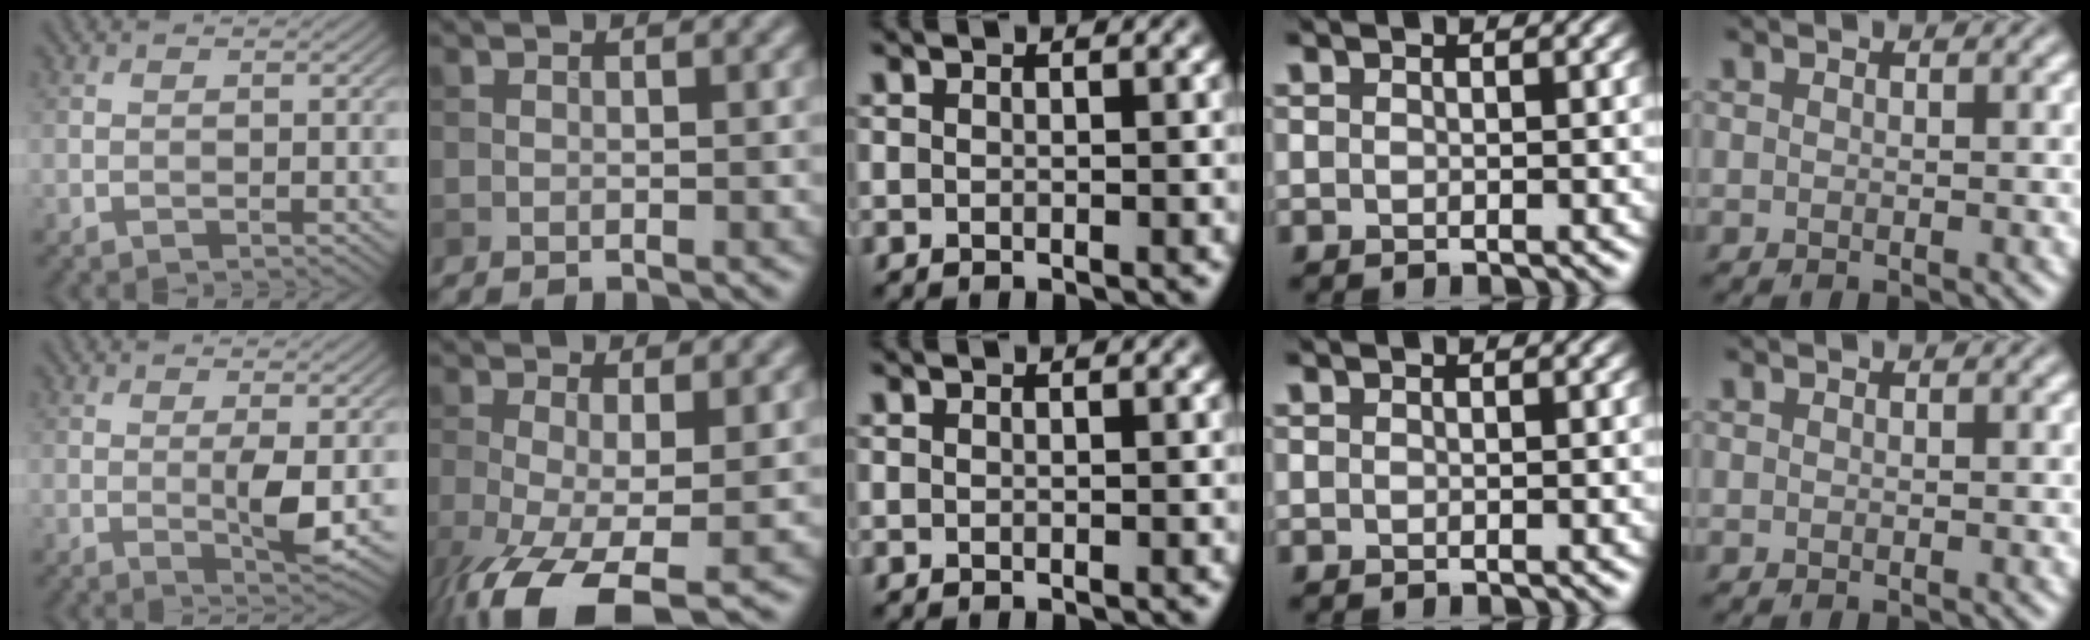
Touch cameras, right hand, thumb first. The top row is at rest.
{"thumb": {"total": 3.7, "force": [0.1, 0.6, 3.7], "torque": [-0.074, -0.007, 0.004]}, "index": {"total": 8.4, "force": [-3.9, 2.8, 6.9], "torque": [-0.146, -0.031, -0.062]}}